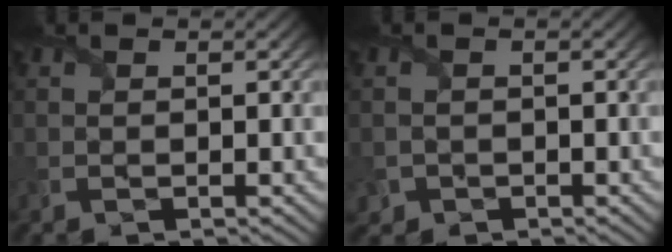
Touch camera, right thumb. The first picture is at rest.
{"total": 1.4, "force": [-0.8, 1.2, 0.0], "torque": [0.007, -0.007, -0.017]}